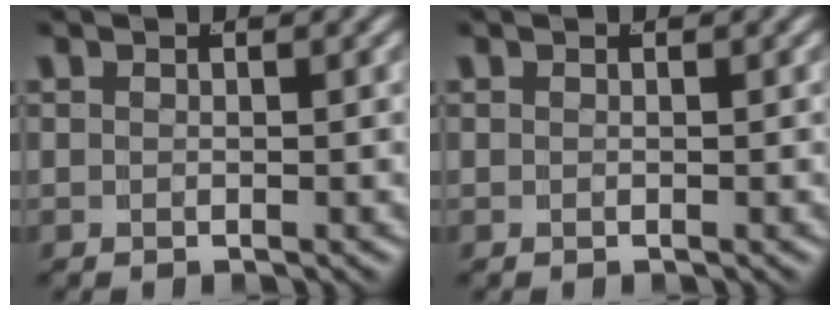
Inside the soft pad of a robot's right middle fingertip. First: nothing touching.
{"total": 0.0}